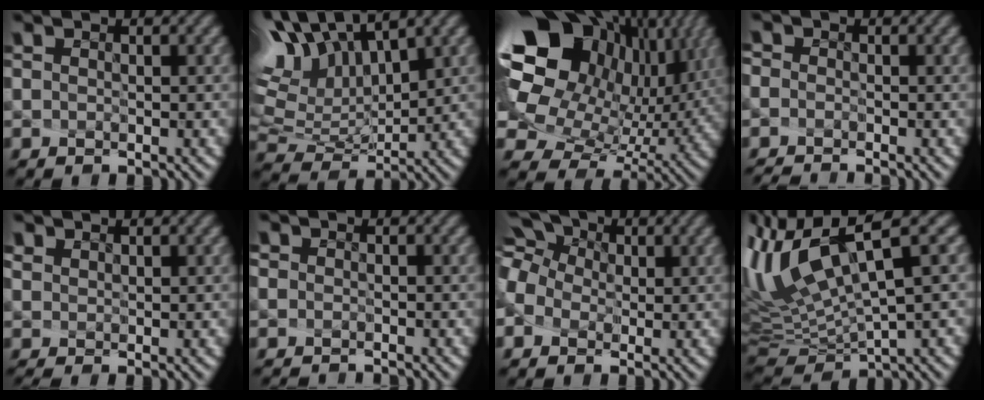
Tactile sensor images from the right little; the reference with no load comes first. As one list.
[{"total": 9.4, "force": [6.0, 3.8, 6.2], "torque": [-0.165, 0.009, 0.128]}, {"total": 19.1, "force": [5.6, 13.6, 12.2], "torque": [-0.291, -0.011, 0.154]}, {"total": 2.1, "force": [-1.9, 0.8, 0.5], "torque": [-0.027, -0.003, -0.021]}, {"total": 0.6, "force": [0.3, 0.4, 0.3], "torque": [-0.027, -0.008, 0.026]}, {"total": 1.1, "force": [-0.9, 0.6, 0.0], "torque": [-0.005, -0.002, -0.010]}, {"total": 6.9, "force": [1.1, 5.5, 4.1], "torque": [-0.099, 0.019, 0.004]}, {"total": 8.6, "force": [3.3, 1.3, 7.9], "torque": [-0.188, -0.003, 0.093]}]